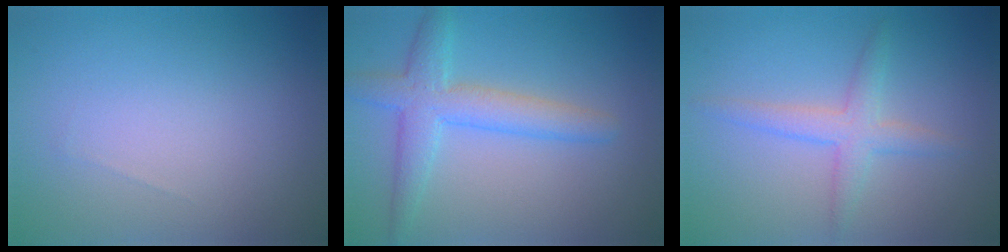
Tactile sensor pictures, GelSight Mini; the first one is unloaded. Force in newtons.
{"total": 4.3, "press": 4.3, "slide": 0.1}
{"total": 2.7, "press": 2.7, "slide": 0.1}